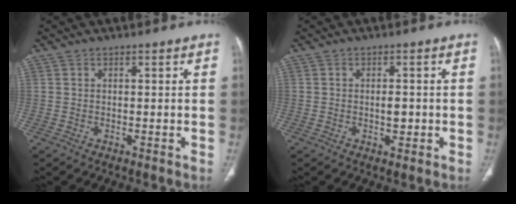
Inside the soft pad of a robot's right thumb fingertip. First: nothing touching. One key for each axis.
{"total": 2.5, "fx": -0.4, "fy": 1.5, "fz": 2.0, "tx": -0.022, "ty": 0.002, "tz": -0.003}